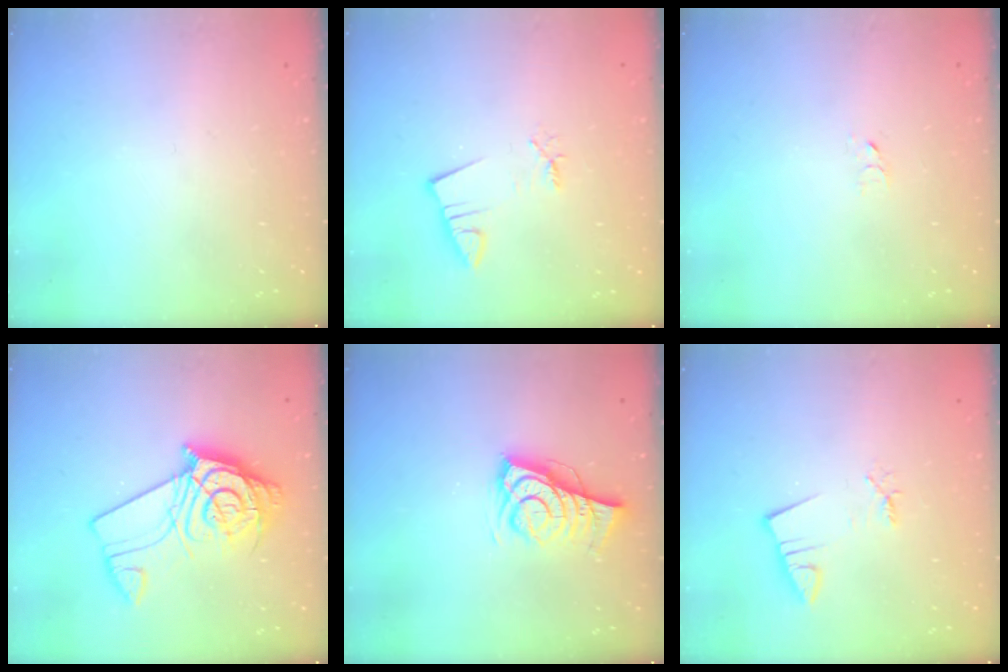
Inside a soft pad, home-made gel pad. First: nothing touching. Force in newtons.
{"total": 2.3, "press": 2.2, "slide": 0.3}
{"total": 2.5, "press": 2.5, "slide": 0.2}
{"total": 13.5, "press": 13.4, "slide": 1.4}
{"total": 9.0, "press": 8.3, "slide": 3.2}
{"total": 2.3, "press": 2.2, "slide": 0.3}